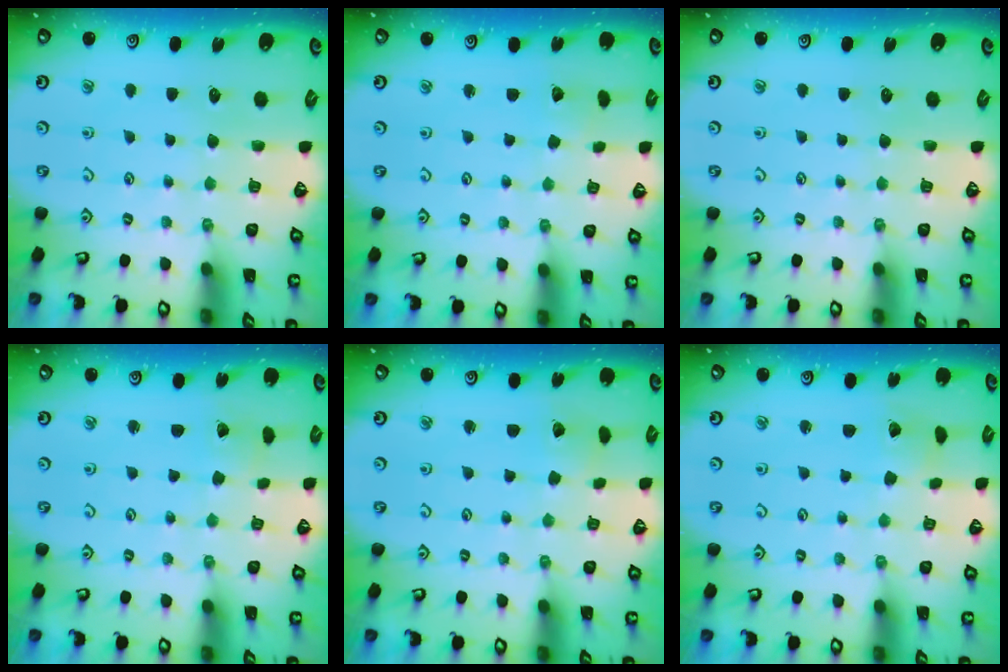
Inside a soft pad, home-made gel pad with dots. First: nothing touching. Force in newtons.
{"total": 1.8, "press": 1.8, "slide": 0.1}
{"total": 0.0}
{"total": 1.5, "press": 1.5, "slide": 0.0}
{"total": 2.3, "press": 2.3, "slide": 0.1}
{"total": 2.9, "press": 2.9, "slide": 0.2}